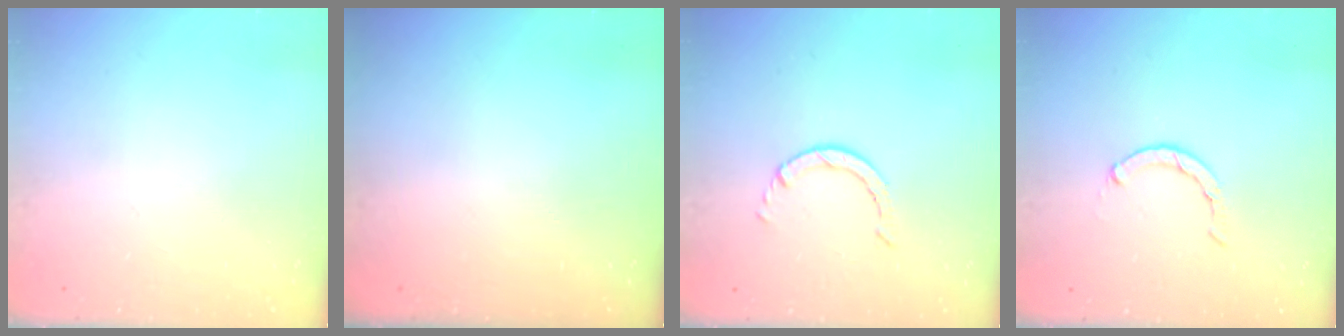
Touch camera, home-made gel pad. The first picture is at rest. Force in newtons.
{"total": 0.0}
{"total": 0.6, "press": 0.6, "slide": 0.1}
{"total": 0.7, "press": 0.6, "slide": 0.2}